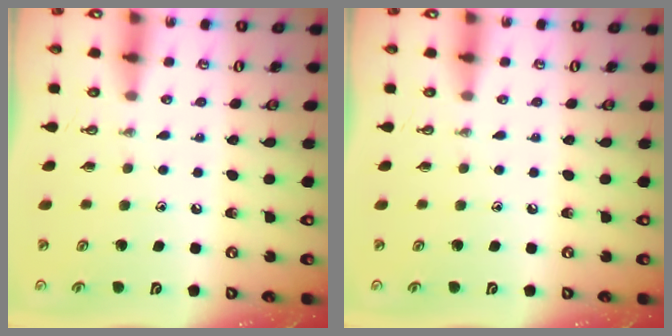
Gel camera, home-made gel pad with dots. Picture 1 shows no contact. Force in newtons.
{"total": 0.0}